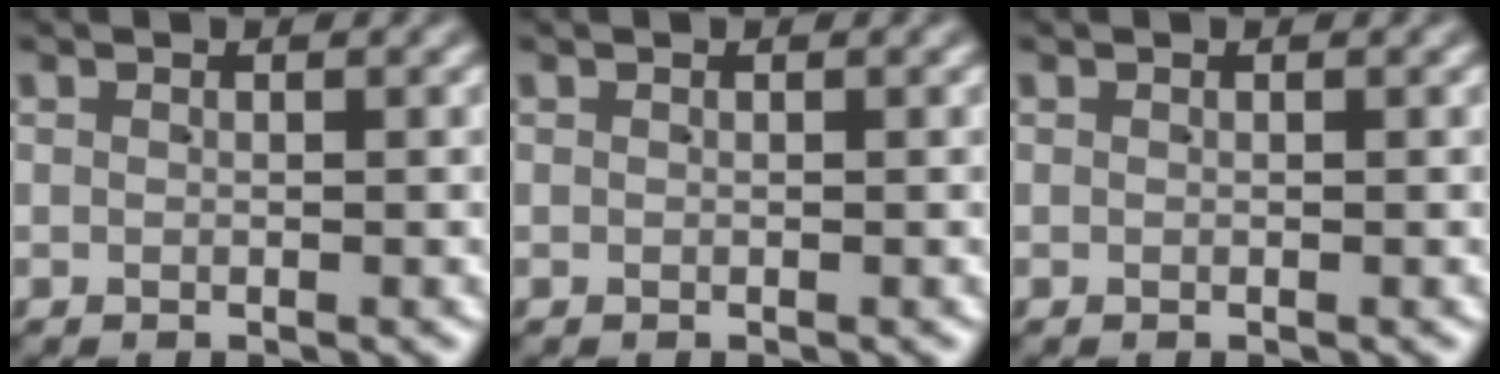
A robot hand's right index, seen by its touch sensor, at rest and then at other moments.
{"total": 0.0}
{"total": 0.0}